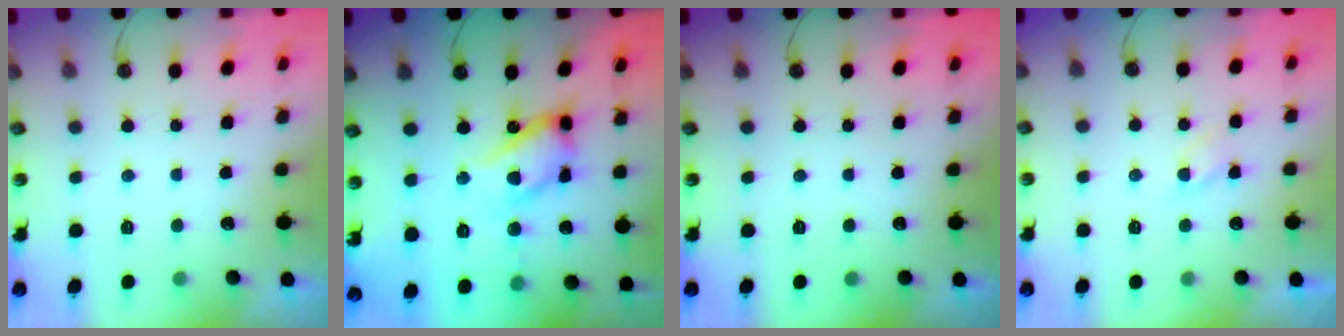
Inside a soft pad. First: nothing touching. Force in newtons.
{"total": 14.5, "press": 14.5, "slide": 0.7}
{"total": 0.0}
{"total": 2.8, "press": 2.7, "slide": 0.4}